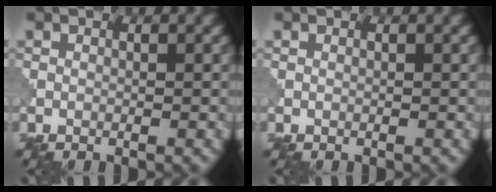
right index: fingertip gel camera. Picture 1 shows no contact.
{"total": 0.0}